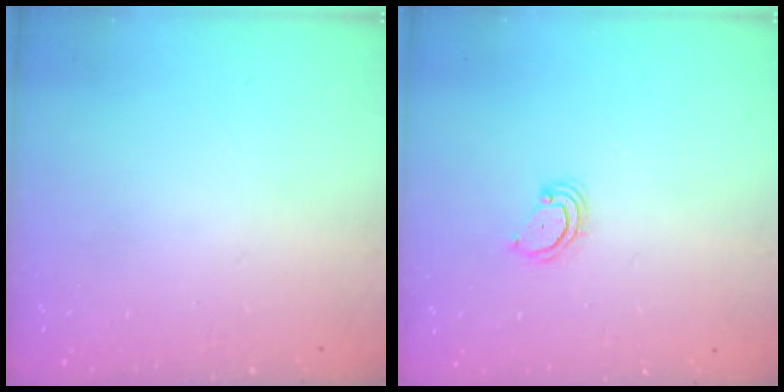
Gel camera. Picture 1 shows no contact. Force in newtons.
{"total": 3.5, "press": 3.4, "slide": 0.4}